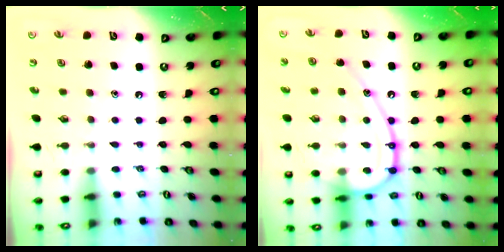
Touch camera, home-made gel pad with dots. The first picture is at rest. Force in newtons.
{"total": 16.7, "press": 16.6, "slide": 1.6}